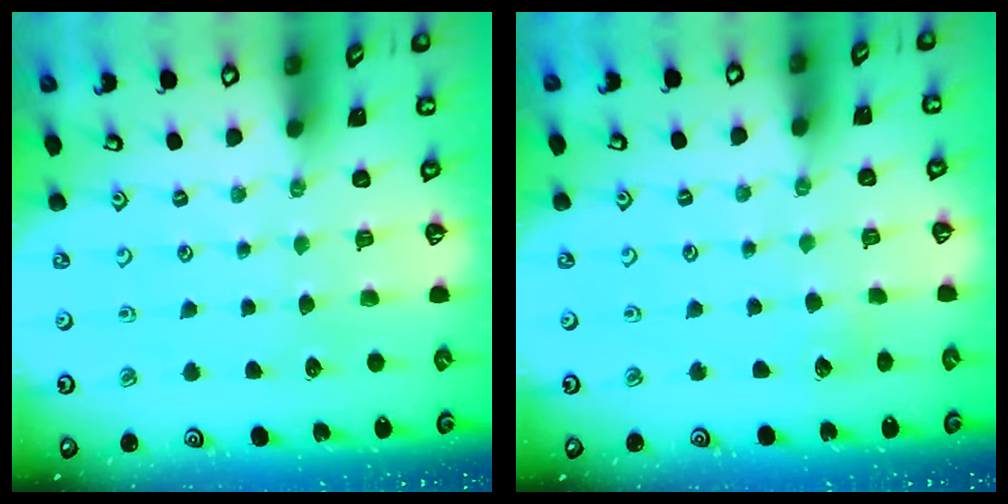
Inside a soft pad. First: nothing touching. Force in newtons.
{"total": 2.4, "press": 2.4, "slide": 0.2}